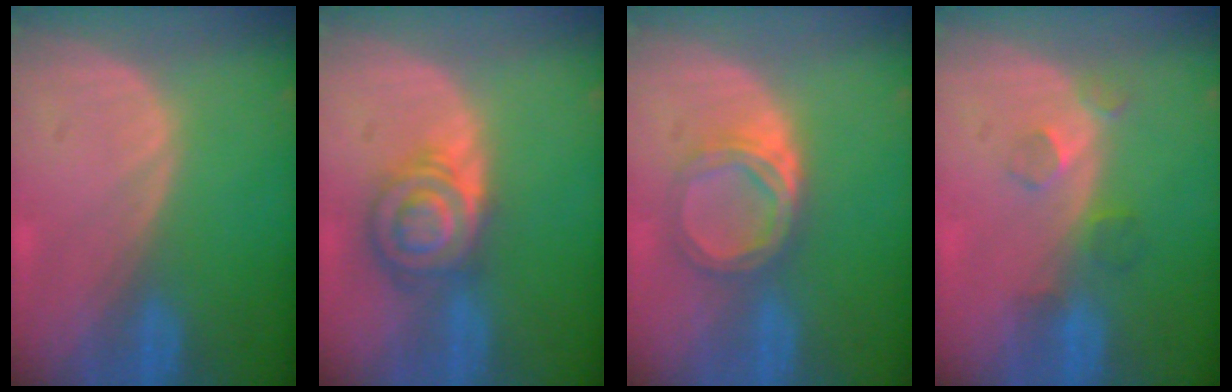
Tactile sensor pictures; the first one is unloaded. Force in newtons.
{"total": 6.7, "press": 6.7, "slide": 0.1}
{"total": 5.6, "press": 5.0, "slide": 2.6}
{"total": 3.6, "press": 3.2, "slide": 1.7}